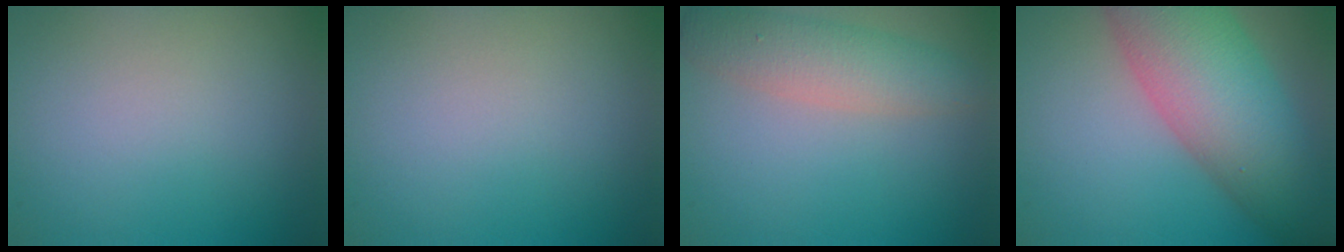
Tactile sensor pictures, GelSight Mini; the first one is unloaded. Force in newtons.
{"total": 0.0}
{"total": 4.1, "press": 4.1, "slide": 0.2}
{"total": 10.9, "press": 10.9, "slide": 0.4}